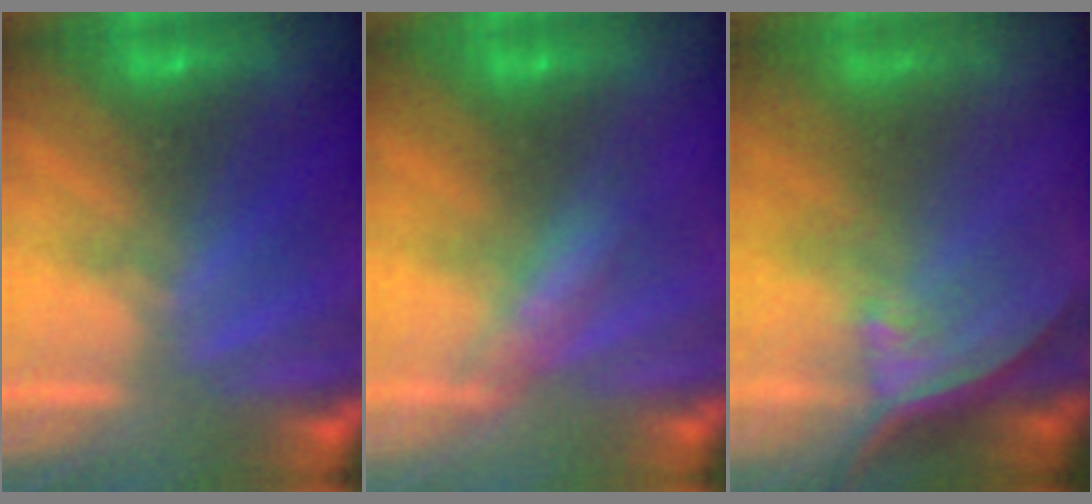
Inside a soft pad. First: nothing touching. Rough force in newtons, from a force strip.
{"total": 2.7}
{"total": 7.7}